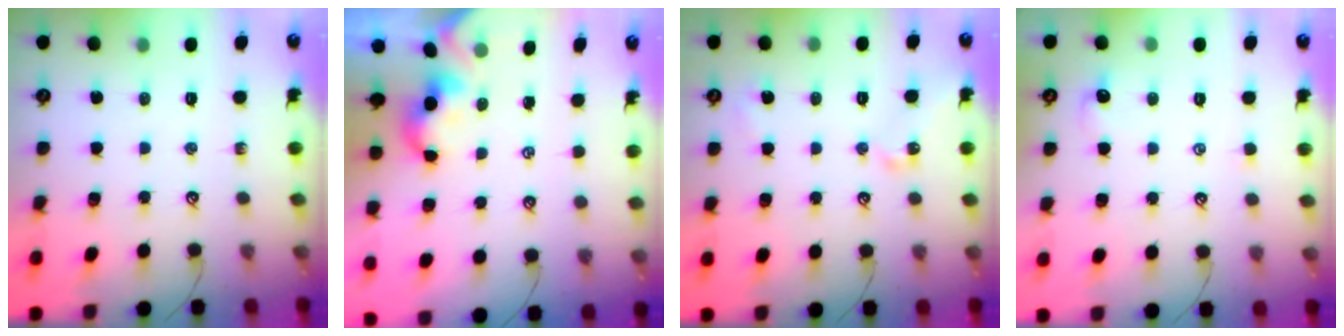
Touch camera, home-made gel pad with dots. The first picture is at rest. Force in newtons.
{"total": 0.6, "press": 0.6, "slide": 0.3}
{"total": 7.8, "press": 7.8, "slide": 0.6}
{"total": 1.9, "press": 1.8, "slide": 0.4}